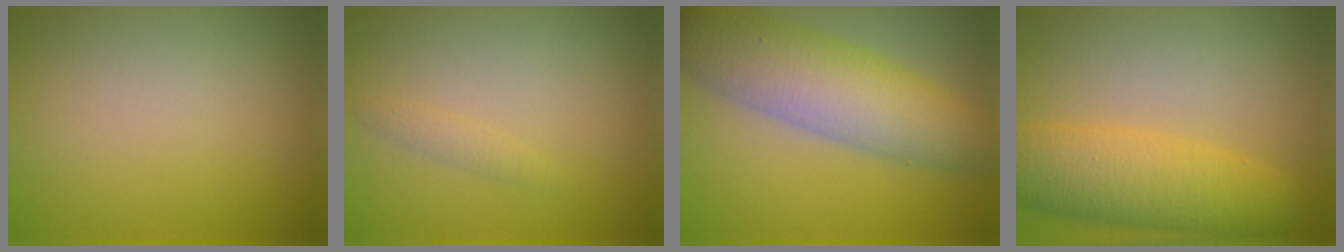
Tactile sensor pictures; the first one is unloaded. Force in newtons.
{"total": 0.9, "press": 0.9, "slide": 0.0}
{"total": 8.1, "press": 8.1, "slide": 0.3}
{"total": 6.9, "press": 6.9, "slide": 0.2}